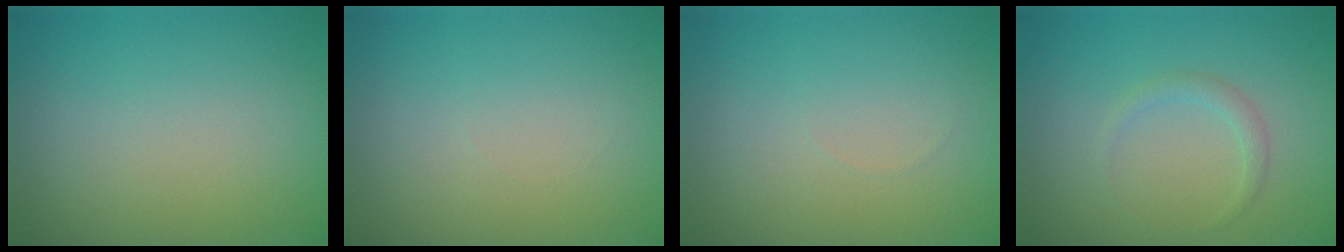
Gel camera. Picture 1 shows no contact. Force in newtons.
{"total": 0.0}
{"total": 0.0}
{"total": 1.1, "press": 1.1, "slide": 0.1}